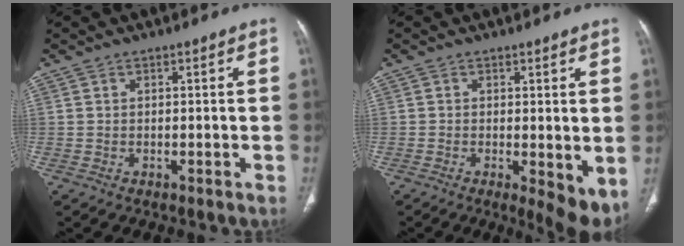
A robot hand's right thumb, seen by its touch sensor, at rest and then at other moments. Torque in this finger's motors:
{"motor_torque": [-0.35, 0.65, -0.20, 0.08, 0.08]}